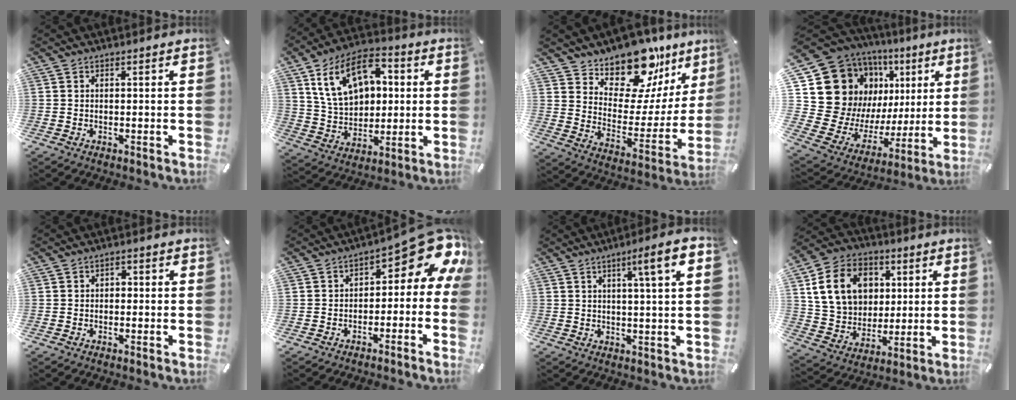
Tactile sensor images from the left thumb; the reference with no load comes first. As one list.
[{"total": 15.8, "force": [5.7, 11.1, 9.6], "torque": [-0.192, -0.002, 0.105]}, {"total": 16.2, "force": [13.7, 7.5, 4.4], "torque": [-0.062, -0.138, 0.236]}, {"total": 21.9, "force": [8.4, 17.2, 10.5], "torque": [-0.180, -0.076, 0.187]}, {"total": 1.2, "force": [-0.5, 0.9, 0.5], "torque": [-0.012, 0.007, -0.014]}, {"total": 10.9, "force": [4.5, 5.4, 8.4], "torque": [-0.104, -0.044, 0.072]}, {"total": 8.1, "force": [3.2, 0.6, 7.5], "torque": [-0.123, -0.004, 0.045]}, {"total": 15.7, "force": [3.6, 13.2, 7.7], "torque": [-0.148, 0.009, 0.075]}]